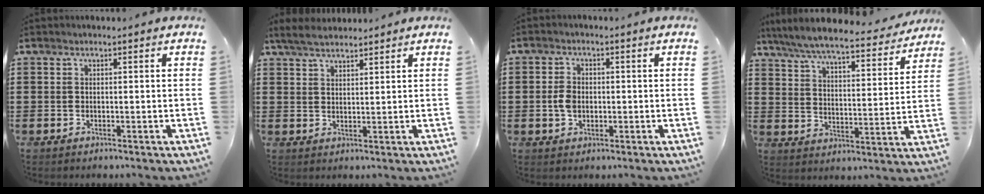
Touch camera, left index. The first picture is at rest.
{"total": 3.7, "force": [3.2, 1.0, 1.5], "torque": [-0.039, 0.000, 0.061]}
{"total": 3.1, "force": [-0.2, 2.1, 2.2], "torque": [-0.052, 0.003, -0.007]}
{"total": 6.9, "force": [6.4, 0.2, 2.5], "torque": [-0.076, -0.040, 0.109]}